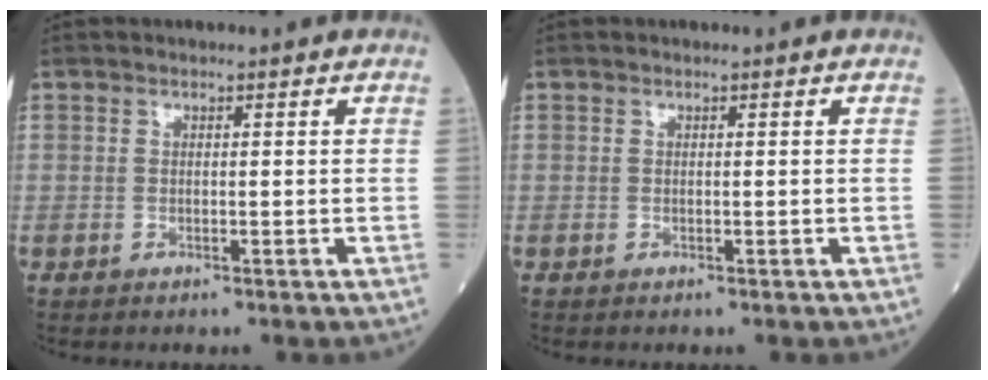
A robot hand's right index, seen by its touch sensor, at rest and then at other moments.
{"total": 0.0}